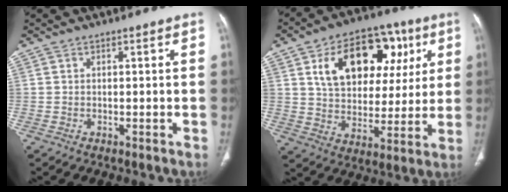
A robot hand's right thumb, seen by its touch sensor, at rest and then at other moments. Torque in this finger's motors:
{"motor_torque": [0.47, 1.05, 0.95, 0.25, 0.26]}